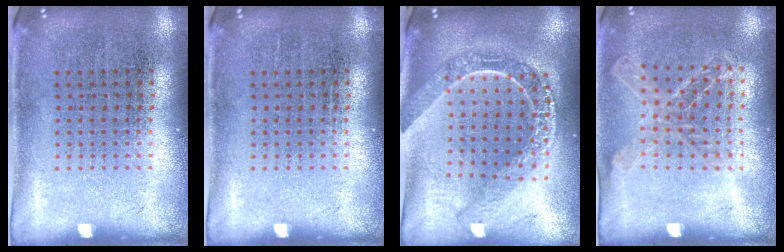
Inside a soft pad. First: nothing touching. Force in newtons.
{"total": 0.0}
{"total": 2.2, "press": 1.9, "slide": 1.1}
{"total": 1.1, "press": 1.1, "slide": 0.1}